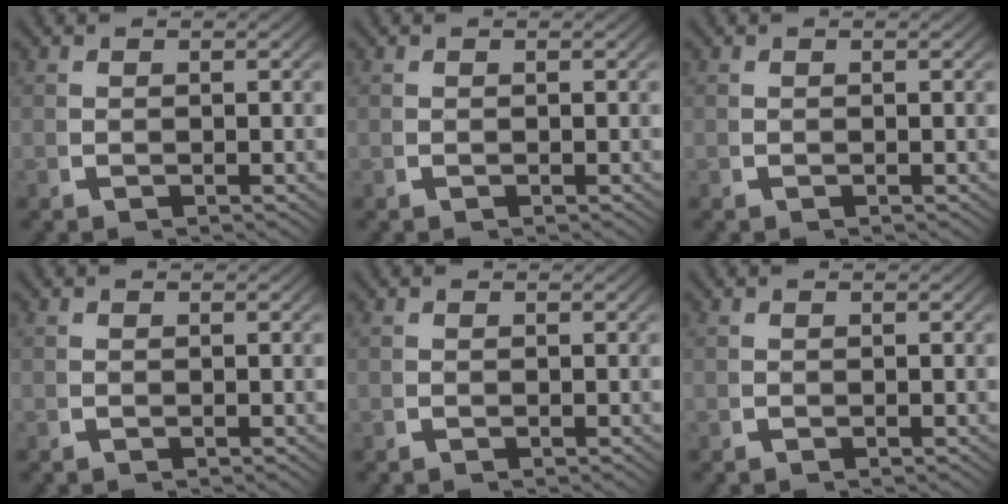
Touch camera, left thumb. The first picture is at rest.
{"total": 0.0}
{"total": 0.0}
{"total": 0.0}
{"total": 0.0}
{"total": 0.0}